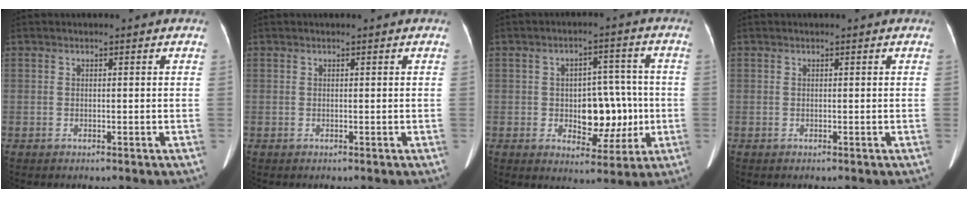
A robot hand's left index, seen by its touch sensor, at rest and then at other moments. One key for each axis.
{"total": 0.6, "fx": 0.5, "fy": 0.0, "fz": 0.2, "tx": 0.001, "ty": 0.014, "tz": 0.011}
{"total": 8.5, "fx": -1.1, "fy": 5.0, "fz": 6.8, "tx": -0.089, "ty": 0.018, "tz": -0.006}
{"total": 0.0}